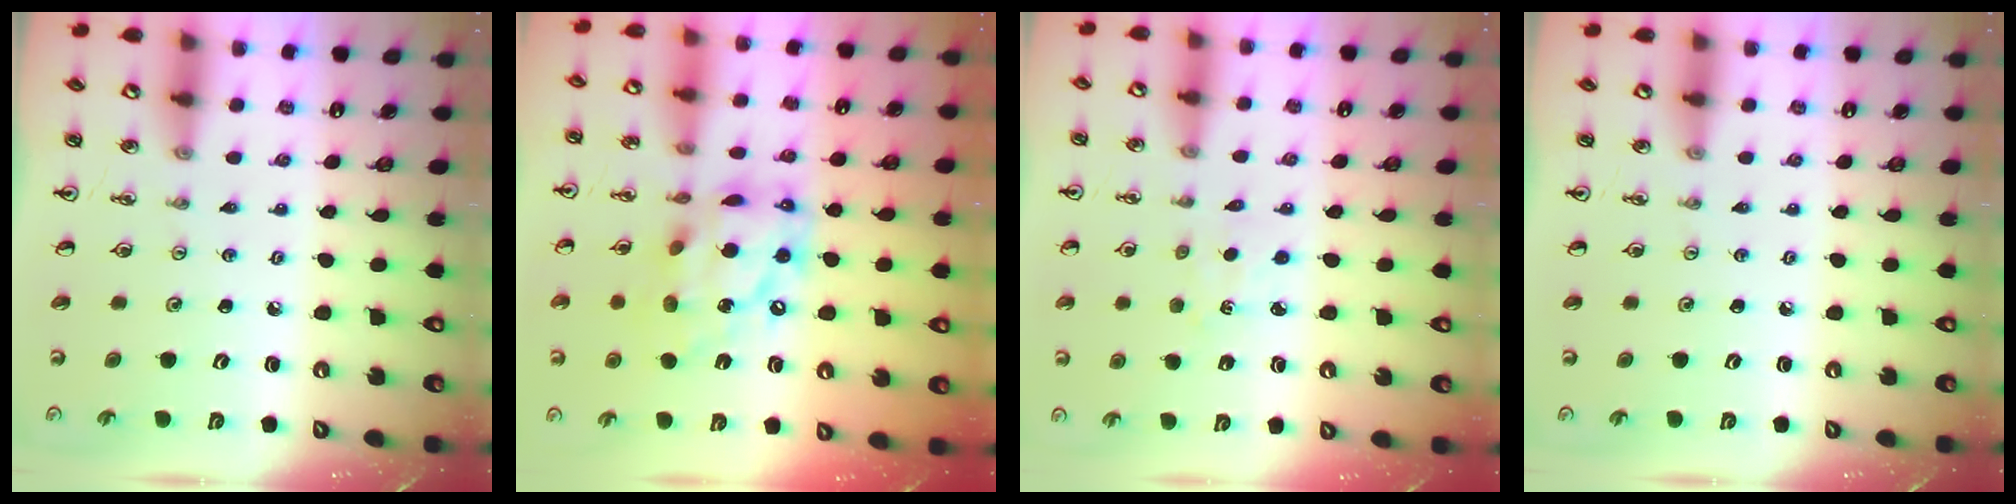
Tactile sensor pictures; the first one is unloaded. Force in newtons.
{"total": 17.1, "press": 17.1, "slide": 1.4}
{"total": 2.2, "press": 2.2, "slide": 0.4}
{"total": 0.0}